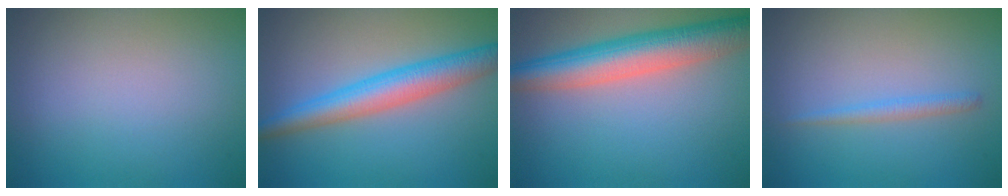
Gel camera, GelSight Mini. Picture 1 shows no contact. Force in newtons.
{"total": 5.0, "press": 5.0, "slide": 0.1}
{"total": 7.0, "press": 7.0, "slide": 0.3}
{"total": 1.3, "press": 1.3, "slide": 0.0}